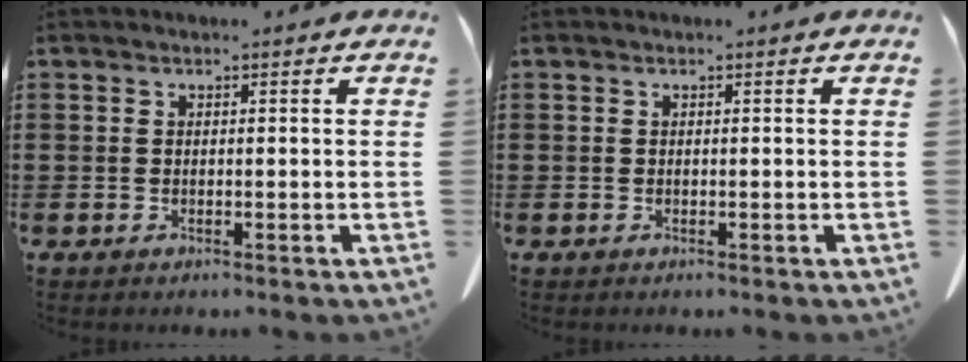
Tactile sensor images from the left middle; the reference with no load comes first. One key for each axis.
{"total": 0.0}